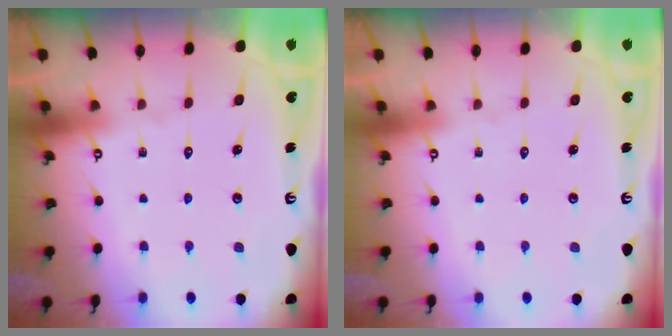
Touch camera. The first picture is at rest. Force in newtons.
{"total": 0.0}